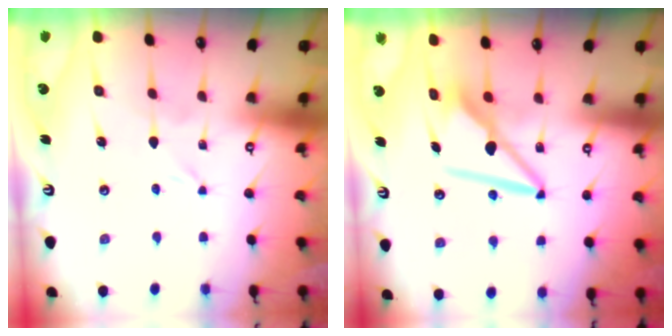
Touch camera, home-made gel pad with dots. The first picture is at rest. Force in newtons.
{"total": 9.1, "press": 9.1, "slide": 0.9}